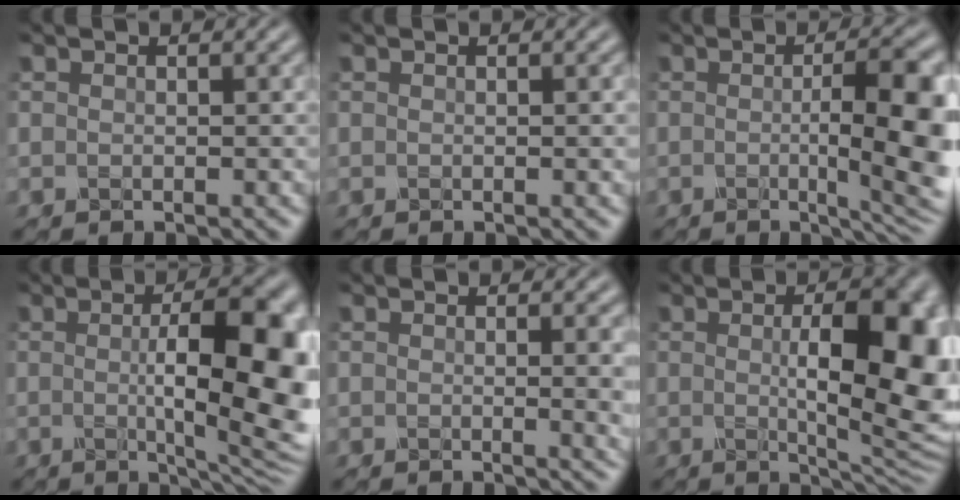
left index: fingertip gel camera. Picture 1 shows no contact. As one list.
[{"total": 0.8, "force": [0.3, 0.3, 0.7], "torque": [-0.013, 0.003, 0.007]}, {"total": 8.0, "force": [-0.7, 2.0, 7.8], "torque": [-0.112, -0.005, -0.009]}, {"total": 11.5, "force": [0.0, 3.4, 11.0], "torque": [-0.149, -0.003, 0.001]}, {"total": 2.2, "force": [0.6, 0.6, 2.1], "torque": [-0.037, -0.008, 0.015]}, {"total": 10.2, "force": [0.8, 3.5, 9.6], "torque": [-0.133, -0.005, 0.015]}]